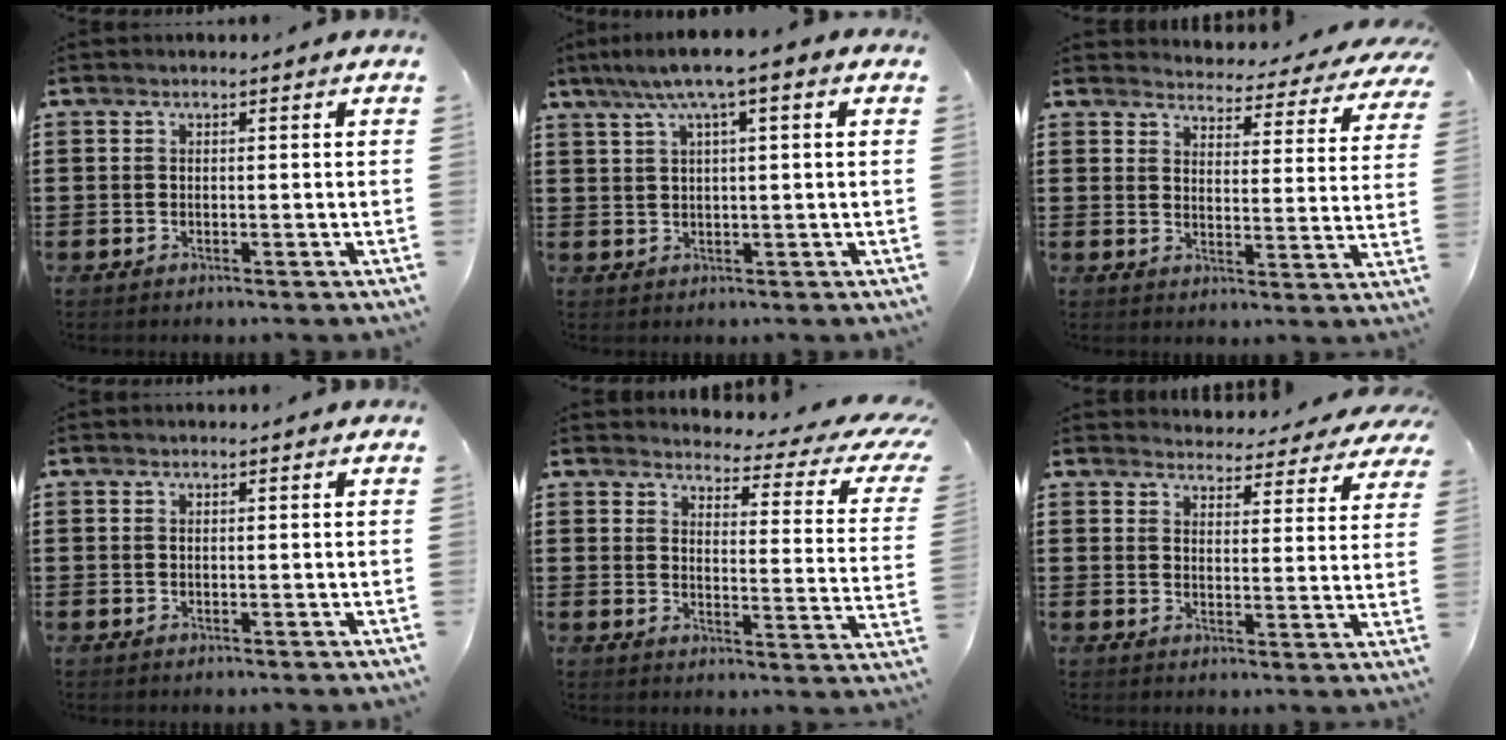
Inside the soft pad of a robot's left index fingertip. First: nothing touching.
{"total": 5.2, "force": [2.2, 0.3, 4.7], "torque": [-0.095, 0.005, 0.034]}
{"total": 3.9, "force": [3.9, 0.2, 0.2], "torque": [-0.019, -0.037, 0.062]}
{"total": 0.0}
{"total": 3.9, "force": [3.3, 0.8, 2.0], "torque": [-0.044, -0.030, 0.047]}
{"total": 3.9, "force": [3.9, 0.4, 0.0], "torque": [-0.013, -0.025, 0.067]}